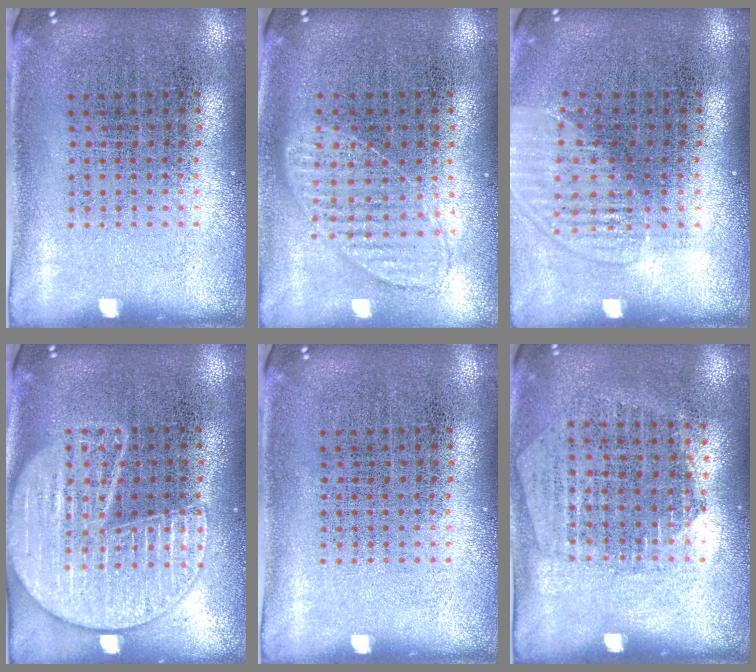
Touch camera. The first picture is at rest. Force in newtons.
{"total": 0.9, "press": 0.9, "slide": 0.2}
{"total": 1.4, "press": 1.3, "slide": 0.5}
{"total": 2.3, "press": 2.3, "slide": 0.3}
{"total": 0.0}
{"total": 1.2, "press": 1.1, "slide": 0.4}